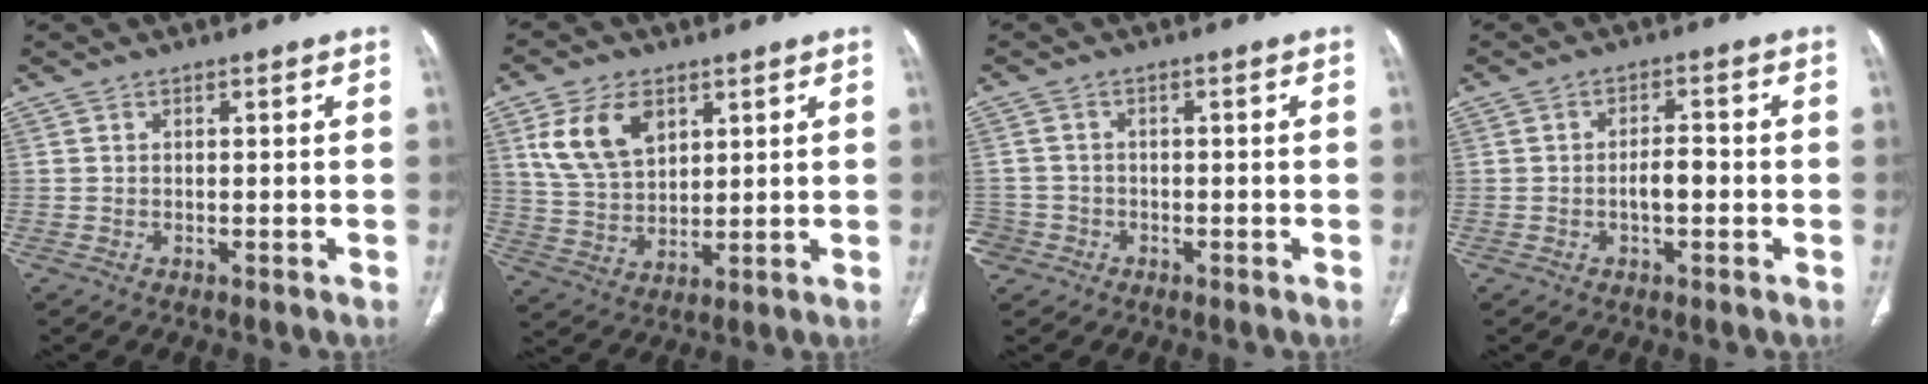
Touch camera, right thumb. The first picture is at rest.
{"total": 11.4, "force": [5.0, 7.1, 7.4], "torque": [-0.125, -0.015, 0.105]}
{"total": 4.1, "force": [-1.8, 3.6, 0.1], "torque": [0.006, 0.017, -0.034]}
{"total": 3.7, "force": [-0.8, 1.7, 3.2], "torque": [-0.050, 0.014, -0.016]}